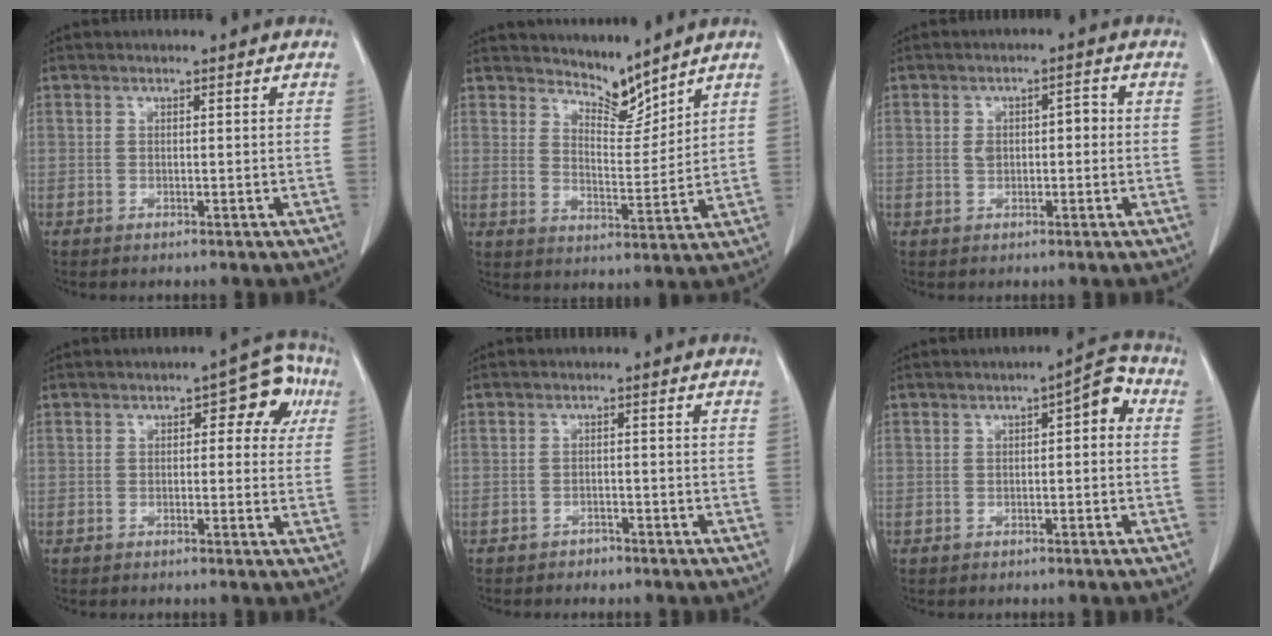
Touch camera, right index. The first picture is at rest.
{"total": 5.4, "force": [5.3, 0.7, 0.8], "torque": [-0.012, -0.014, 0.100]}
{"total": 3.1, "force": [0.0, 1.9, 2.4], "torque": [-0.044, 0.020, 0.006]}
{"total": 6.8, "force": [2.2, 3.3, 5.6], "torque": [-0.050, 0.027, 0.019]}
{"total": 1.3, "force": [-1.2, 0.5, 0.1], "torque": [0.001, 0.004, -0.016]}
{"total": 4.7, "force": [0.9, 1.4, 4.4], "torque": [-0.057, 0.022, 0.007]}